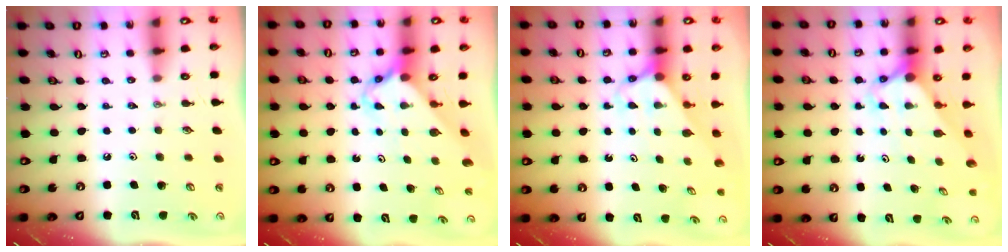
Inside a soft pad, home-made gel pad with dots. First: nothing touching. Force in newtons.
{"total": 2.6, "press": 2.6, "slide": 0.2}
{"total": 2.8, "press": 2.8, "slide": 0.2}
{"total": 2.9, "press": 2.9, "slide": 0.2}